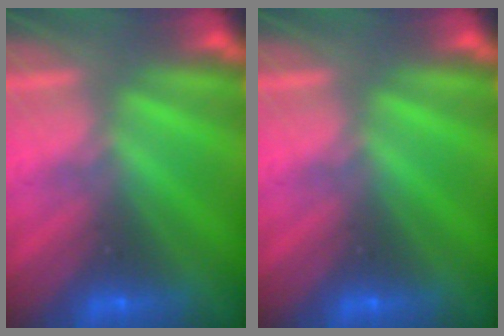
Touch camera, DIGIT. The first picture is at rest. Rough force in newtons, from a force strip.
{"total": 0.0}